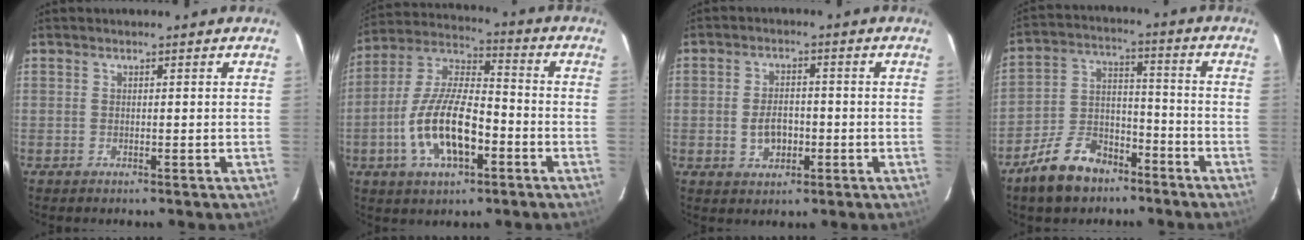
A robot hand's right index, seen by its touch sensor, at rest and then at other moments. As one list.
[{"total": 15.5, "force": [-5.2, 6.4, 13.2], "torque": [-0.269, 0.002, -0.093]}, {"total": 5.1, "force": [-1.2, 3.4, 3.6], "torque": [-0.069, 0.005, -0.014]}, {"total": 12.1, "force": [-8.4, 6.7, 5.7], "torque": [-0.126, 0.028, -0.136]}]